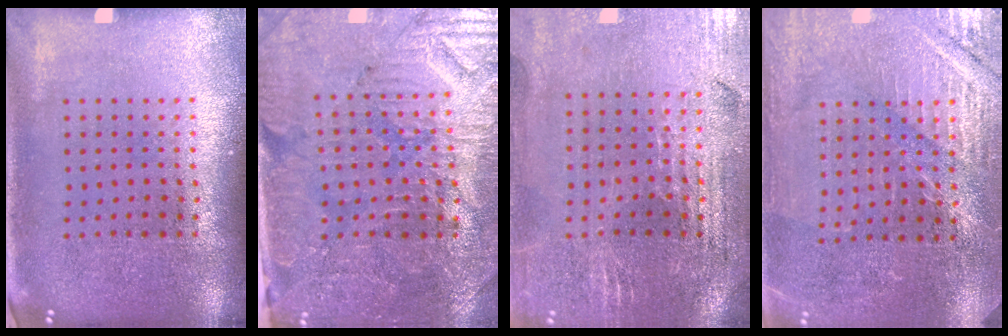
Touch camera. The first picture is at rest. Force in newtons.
{"total": 3.7, "press": 3.5, "slide": 1.4}
{"total": 1.3, "press": 1.3, "slide": 0.3}
{"total": 3.1, "press": 3.0, "slide": 0.4}